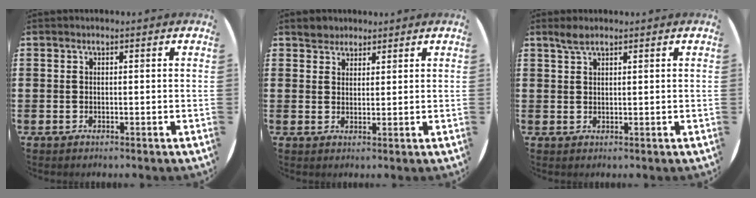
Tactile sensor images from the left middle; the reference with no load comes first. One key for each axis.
{"total": 2.4, "fx": 2.1, "fy": 1.1, "fz": -0.3, "tx": 0.010, "ty": 0.003, "tz": 0.041}
{"total": 1.9, "fx": 1.5, "fy": 0.4, "fz": 1.0, "tx": -0.021, "ty": 0.005, "tz": 0.027}